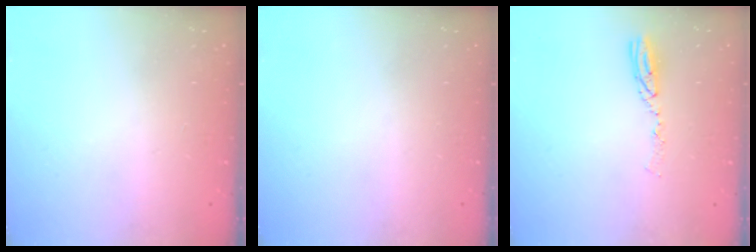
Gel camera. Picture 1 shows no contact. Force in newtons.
{"total": 0.0}
{"total": 6.5, "press": 6.5, "slide": 0.7}